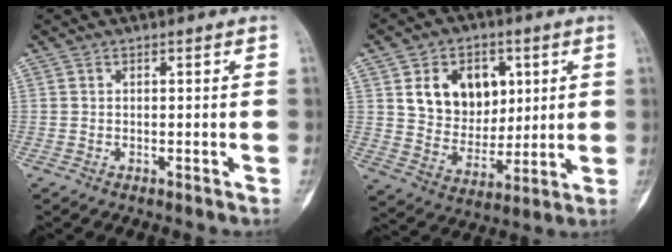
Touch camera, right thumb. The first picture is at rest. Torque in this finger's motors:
{"motor_torque": [1.34, 1.48, 1.19, 0.49, 0.18]}